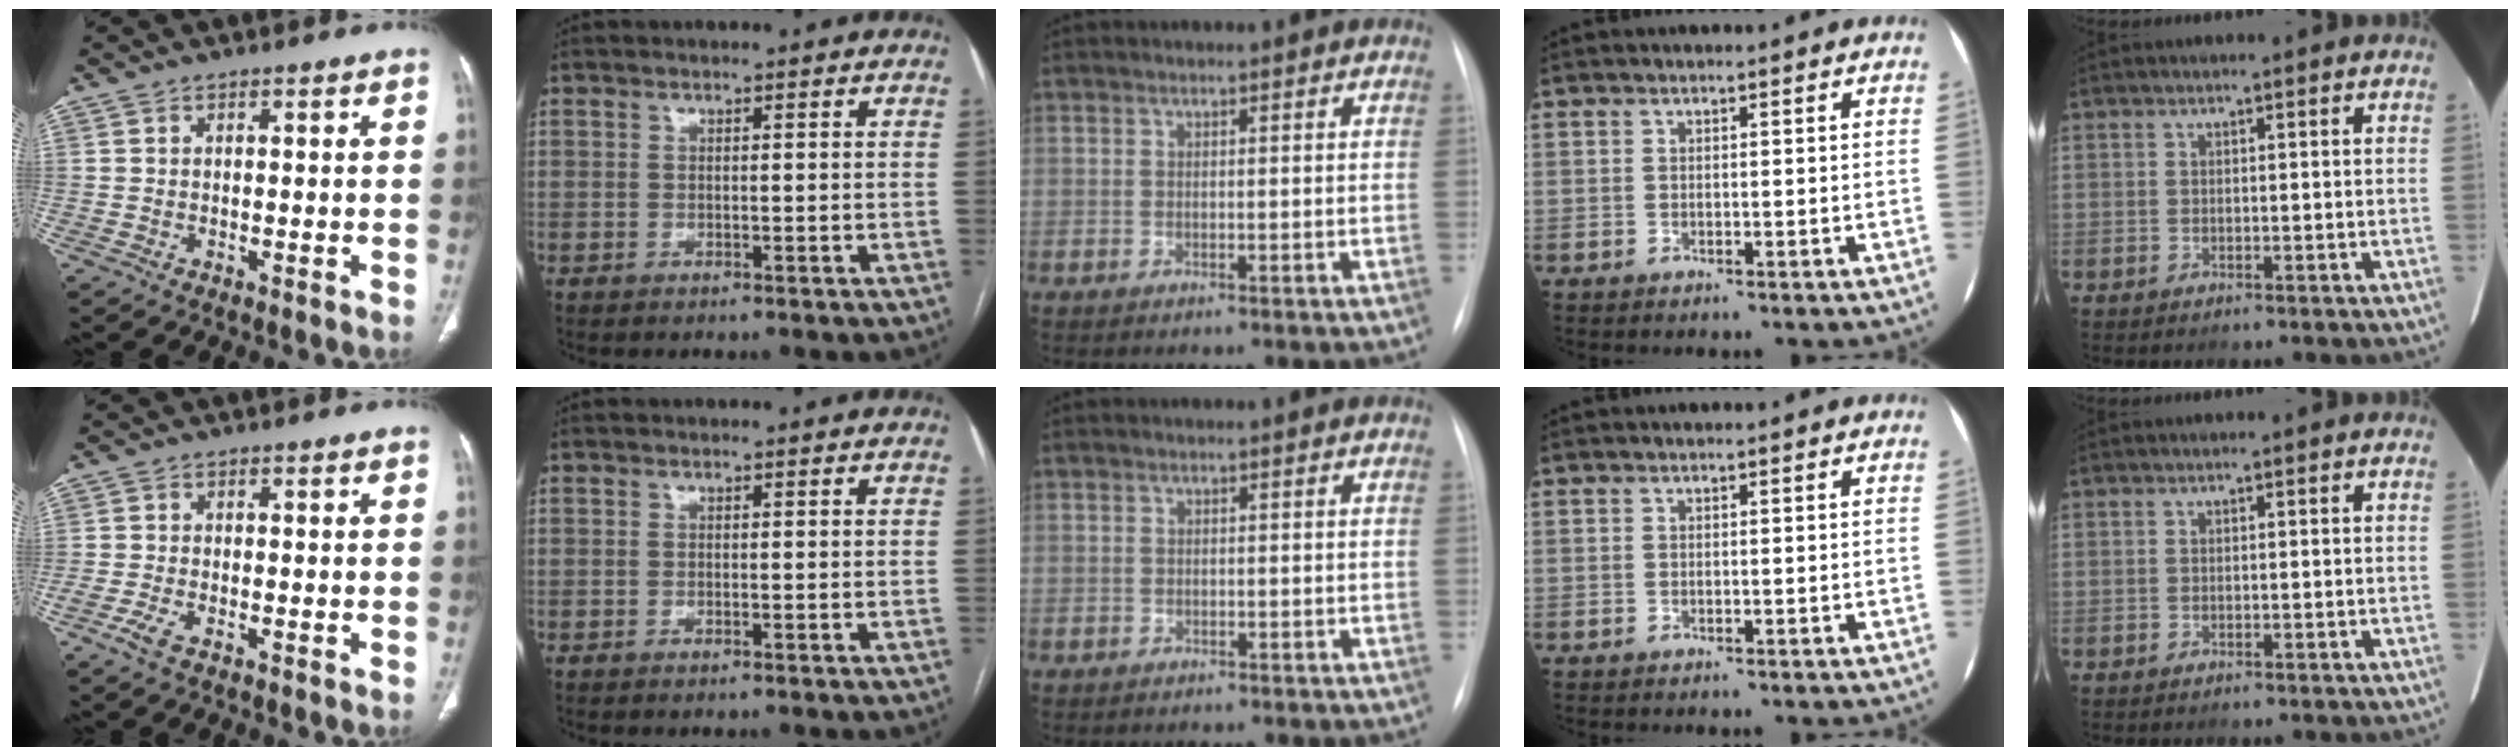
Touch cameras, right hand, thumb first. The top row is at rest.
{"thumb": {"total": 2.9, "force": [-1.7, 1.1, 2.1], "torque": [-0.055, 0.001, -0.037]}, "middle": {"total": 2.1, "force": [-1.7, 1.1, 0.5], "torque": [-0.012, 0.002, -0.020]}}